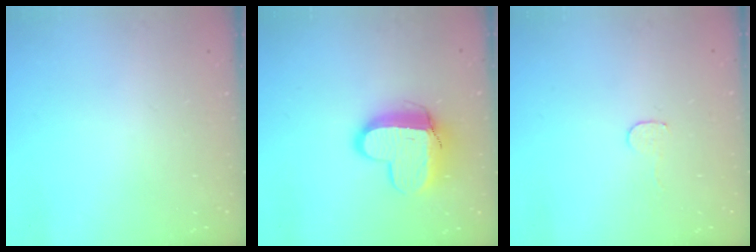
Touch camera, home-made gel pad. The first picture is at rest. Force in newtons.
{"total": 12.7, "press": 12.7, "slide": 1.1}
{"total": 3.5, "press": 3.5, "slide": 0.3}